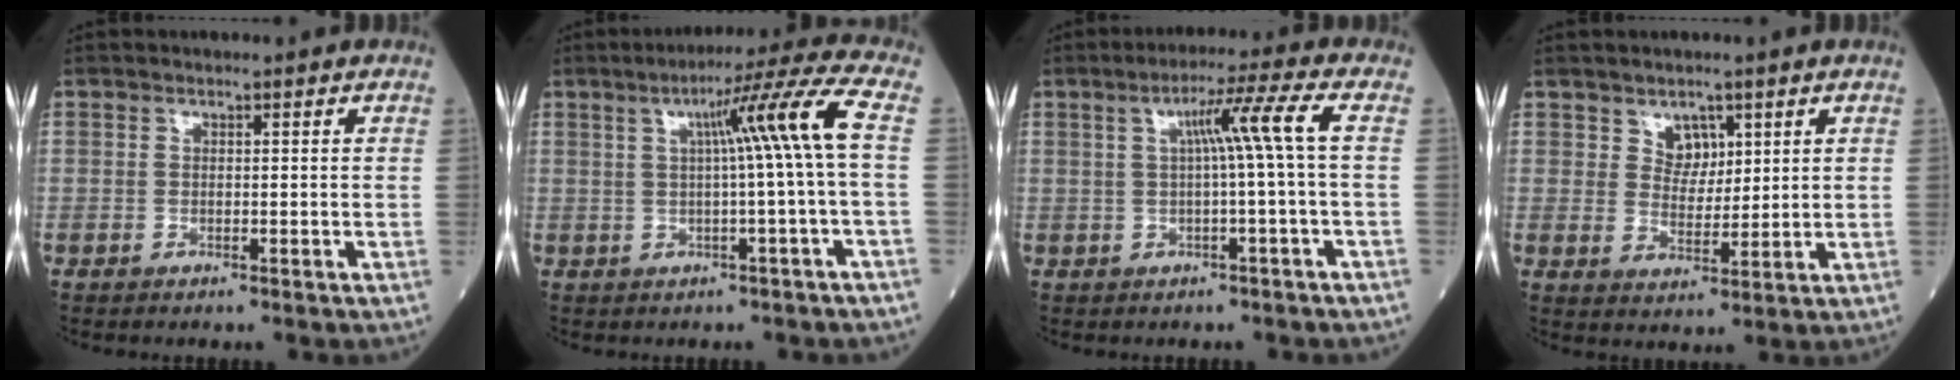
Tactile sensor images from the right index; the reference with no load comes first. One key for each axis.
{"total": 9.9, "fx": 1.0, "fy": -1.5, "fz": 9.7, "tx": -0.149, "ty": 0.021, "tz": 0.018}
{"total": 7.0, "fx": 0.6, "fy": -1.1, "fz": 6.8, "tx": -0.120, "ty": 0.017, "tz": 0.016}
{"total": 4.8, "fx": 2.5, "fy": 3.3, "fz": 2.5, "tx": -0.045, "ty": 0.005, "tz": 0.051}